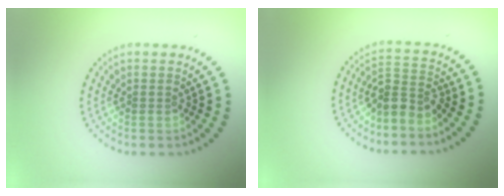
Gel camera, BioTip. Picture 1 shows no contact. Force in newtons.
{"total": 2.8, "press": 2.1, "slide": 1.8}